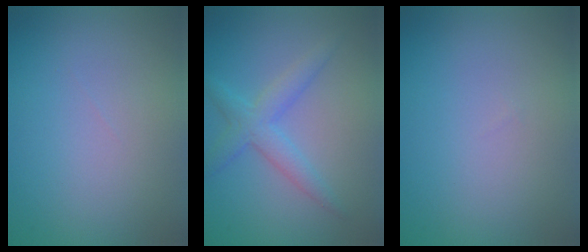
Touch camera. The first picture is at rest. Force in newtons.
{"total": 3.0, "press": 3.0, "slide": 0.1}
{"total": 0.0}